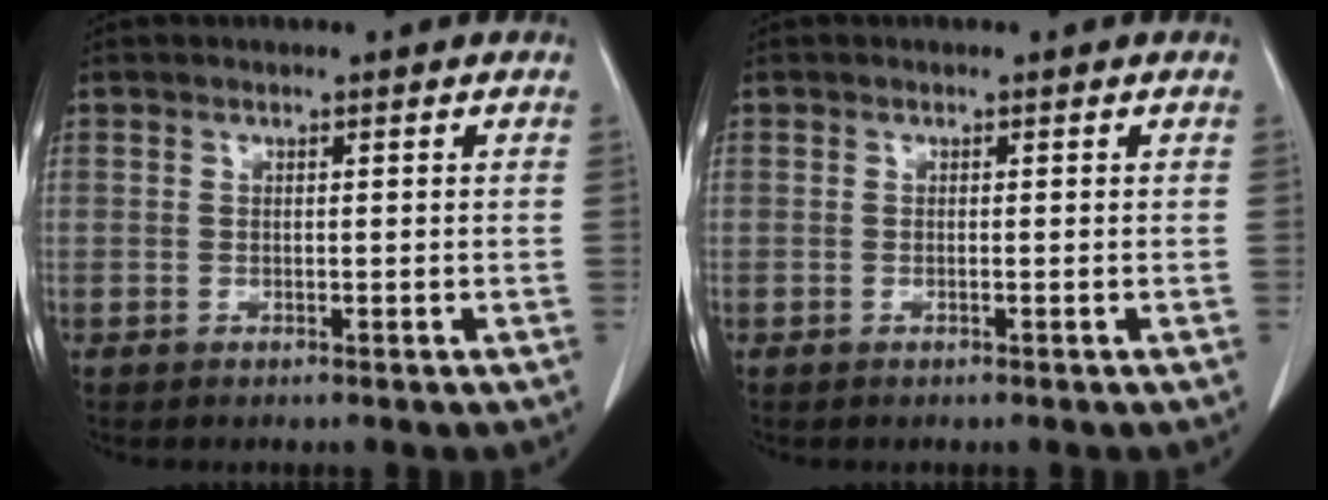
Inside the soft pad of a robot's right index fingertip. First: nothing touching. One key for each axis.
{"total": 0.0}